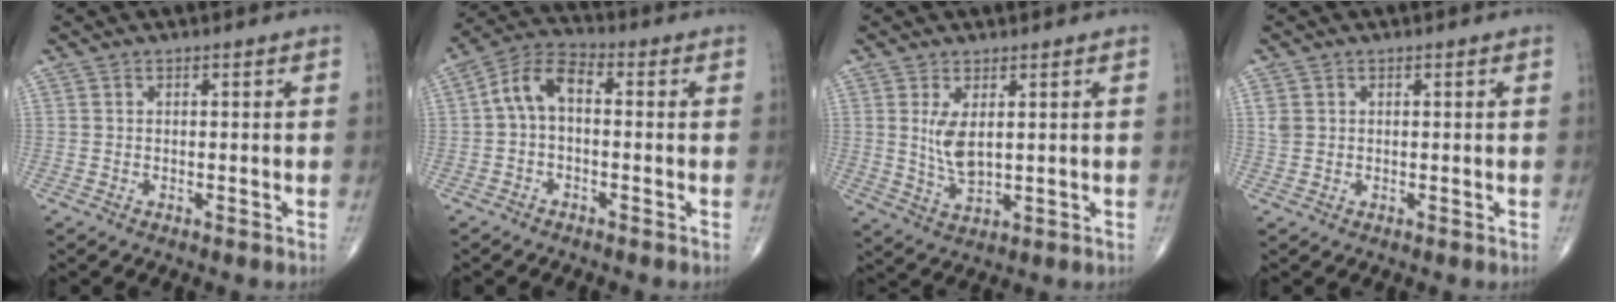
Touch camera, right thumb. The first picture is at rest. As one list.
[{"total": 7.5, "force": [-0.1, 4.2, 6.2], "torque": [-0.112, 0.030, -0.015]}, {"total": 5.6, "force": [1.3, 2.4, 4.8], "torque": [-0.093, -0.018, 0.036]}, {"total": 1.7, "force": [0.4, 1.4, 0.8], "torque": [-0.015, 0.002, 0.012]}]